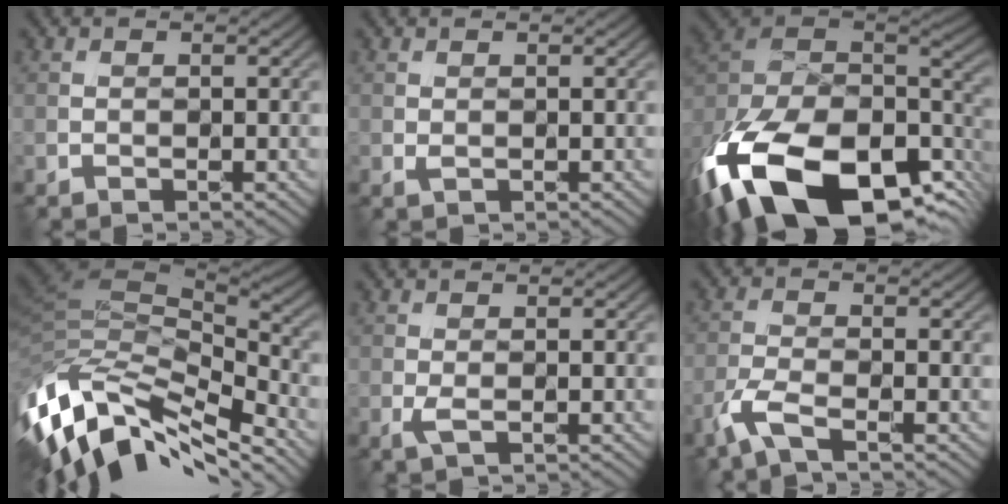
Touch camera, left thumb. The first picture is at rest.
{"total": 0.5, "force": [0.1, 0.3, 0.4], "torque": [-0.011, -0.002, 0.001]}
{"total": 21.0, "force": [-11.5, 9.8, 14.5], "torque": [-0.331, -0.041, -0.165]}
{"total": 15.5, "force": [-9.0, 7.3, 10.3], "torque": [-0.252, -0.035, -0.147]}
{"total": 1.2, "force": [-0.1, 0.4, 1.1], "torque": [-0.033, -0.003, -0.006]}
{"total": 3.6, "force": [-2.4, 0.7, 2.7], "torque": [-0.070, -0.004, -0.064]}